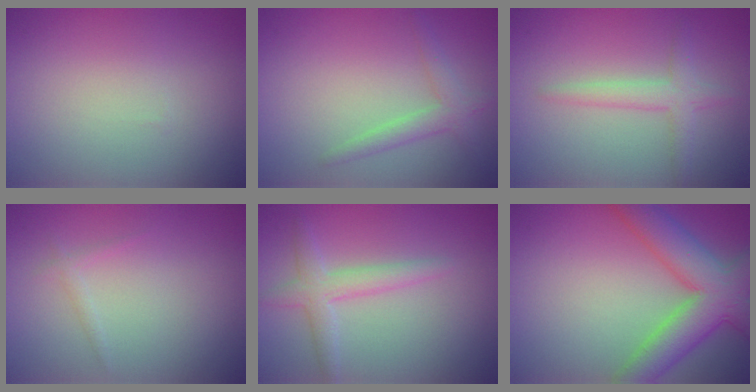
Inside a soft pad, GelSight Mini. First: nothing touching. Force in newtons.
{"total": 2.1, "press": 2.1, "slide": 0.1}
{"total": 2.4, "press": 2.4, "slide": 0.1}
{"total": 0.8, "press": 0.8, "slide": 0.1}
{"total": 2.7, "press": 2.7, "slide": 0.1}
{"total": 7.7, "press": 7.7, "slide": 0.3}